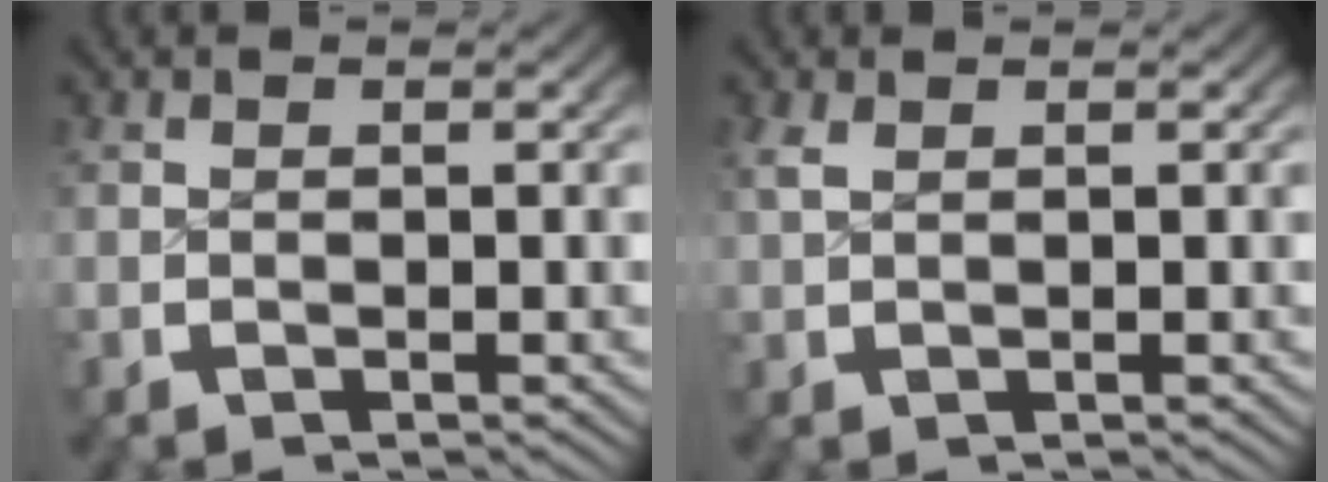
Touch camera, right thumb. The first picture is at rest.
{"total": 1.1, "force": [0.7, 0.5, 0.7], "torque": [-0.019, 0.002, 0.018]}